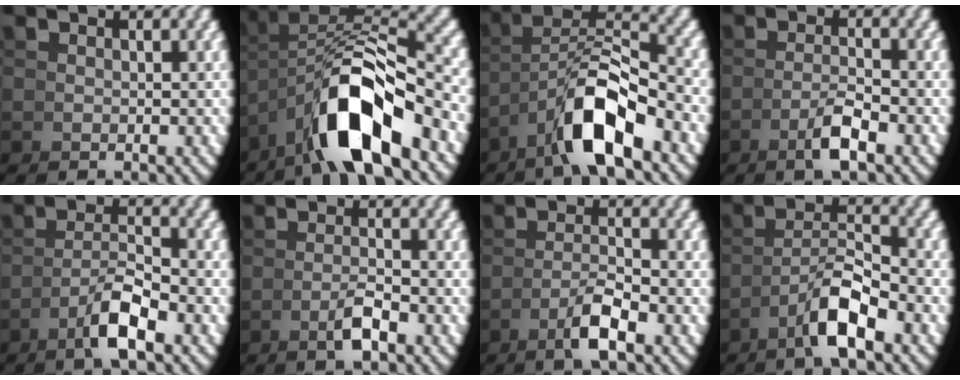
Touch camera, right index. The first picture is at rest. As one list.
[{"total": 8.5, "force": [-2.6, 4.1, 7.0], "torque": [-0.113, -0.007, -0.032]}, {"total": 7.4, "force": [-0.8, 4.0, 6.1], "torque": [-0.106, -0.008, -0.009]}, {"total": 2.5, "force": [-1.2, -0.5, 2.1], "torque": [-0.024, 0.004, -0.022]}, {"total": 3.6, "force": [-1.4, 0.4, 3.3], "torque": [-0.052, -0.003, -0.022]}, {"total": 2.0, "force": [-1.1, -0.5, 1.6], "torque": [-0.013, 0.006, -0.021]}, {"total": 2.8, "force": [-1.2, -0.4, 2.5], "torque": [-0.032, 0.001, -0.023]}, {"total": 4.4, "force": [-1.2, 1.3, 4.0], "torque": [-0.070, -0.003, -0.018]}]